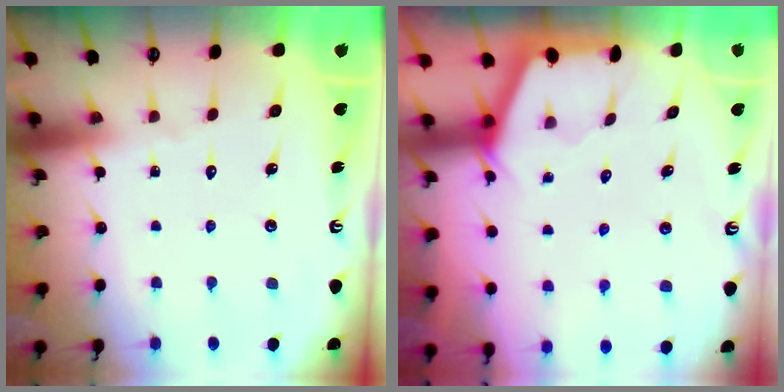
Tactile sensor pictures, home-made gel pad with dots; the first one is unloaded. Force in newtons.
{"total": 2.4, "press": 2.4, "slide": 0.4}